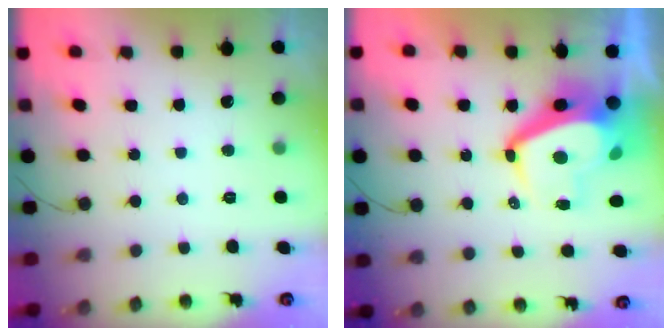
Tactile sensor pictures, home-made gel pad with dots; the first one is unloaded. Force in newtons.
{"total": 9.4, "press": 9.3, "slide": 1.1}